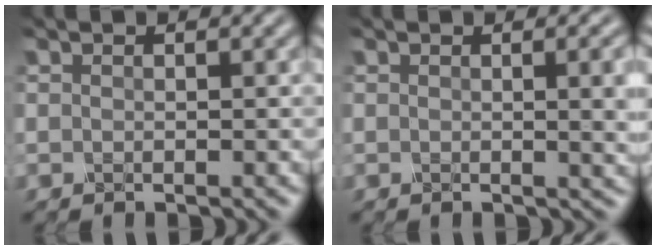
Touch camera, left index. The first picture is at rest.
{"total": 3.3, "force": [0.5, 1.1, 3.1], "torque": [-0.032, -0.001, 0.007]}